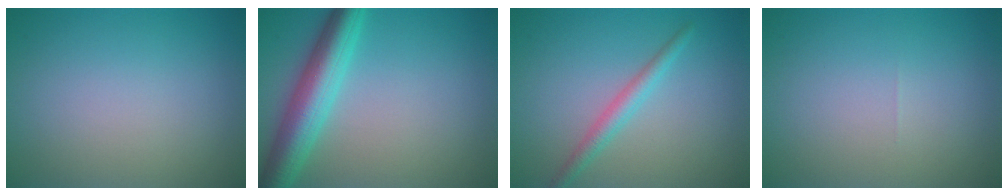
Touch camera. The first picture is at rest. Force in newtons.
{"total": 6.2, "press": 6.2, "slide": 0.1}
{"total": 2.1, "press": 2.1, "slide": 0.1}
{"total": 0.0}